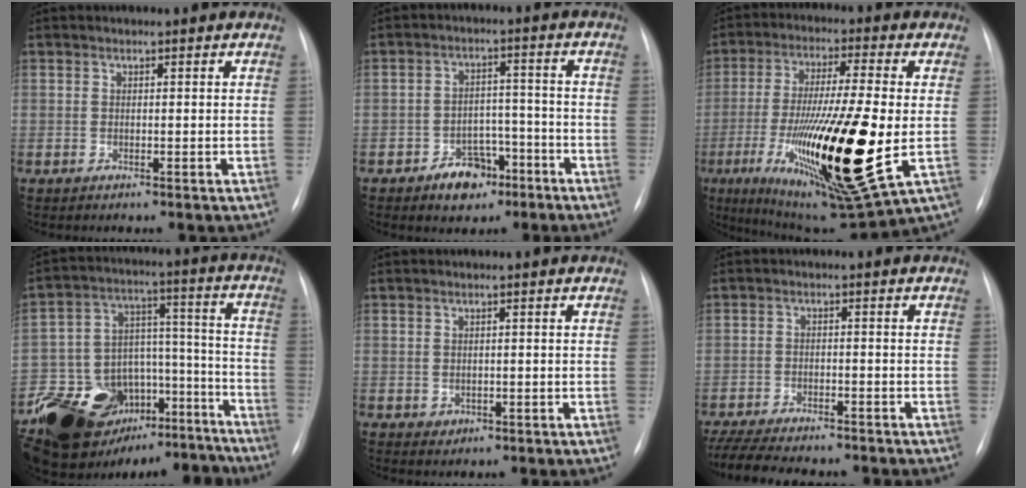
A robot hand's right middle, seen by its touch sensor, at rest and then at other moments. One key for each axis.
{"total": 6.5, "fx": -4.0, "fy": 4.1, "fz": 3.0, "tx": -0.042, "ty": 0.020, "tz": -0.058}
{"total": 24.2, "fx": -5.0, "fy": 3.1, "fz": 23.5, "tx": -0.419, "ty": -0.048, "tz": -0.071}
{"total": 26.2, "fx": -20.1, "fy": 13.4, "fz": 10.3, "tx": -0.177, "ty": 0.063, "tz": -0.291}
{"total": 1.3, "fx": -0.2, "fy": 1.2, "fz": 0.5, "tx": -0.007, "ty": 0.001, "tz": 0.004}
{"total": 14.5, "fx": -12.4, "fy": 3.7, "fz": 6.7, "tx": -0.136, "ty": -0.015, "tz": -0.175}